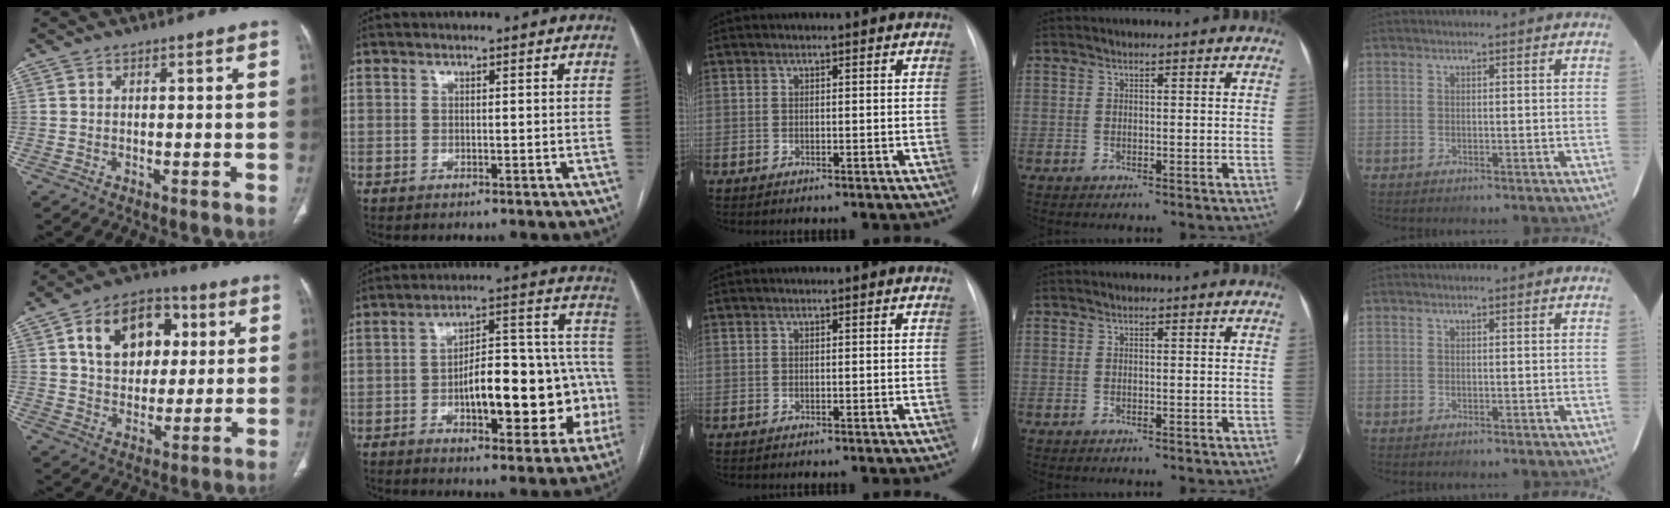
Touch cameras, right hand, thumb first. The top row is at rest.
{"thumb": {"total": 15.5, "force": [4.8, 11.2, 9.6], "torque": [-0.113, 0.001, 0.077]}, "index": {"total": 19.1, "force": [-4.7, 6.8, 17.2], "torque": [-0.206, 0.052, -0.054]}}